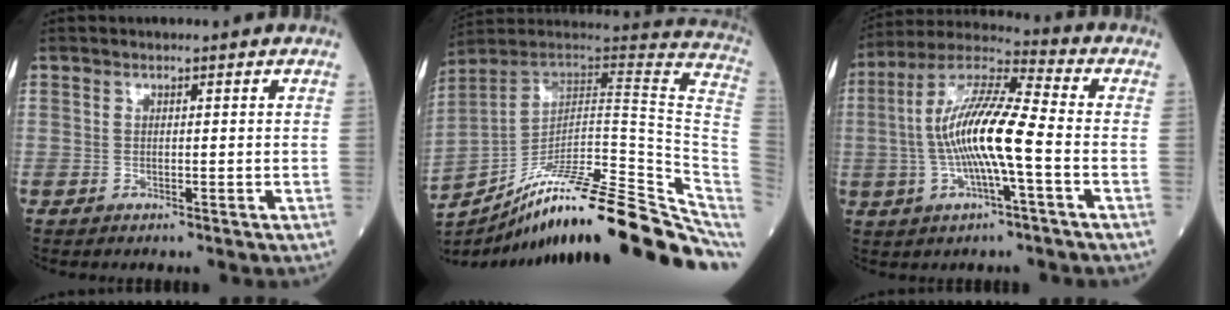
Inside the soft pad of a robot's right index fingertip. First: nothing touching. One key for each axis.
{"total": 30.9, "fx": -22.8, "fy": 4.0, "fz": 20.6, "tx": -0.209, "ty": 0.002, "tz": -0.334}
{"total": 13.3, "fx": -1.7, "fy": 1.4, "fz": 13.1, "tx": -0.261, "ty": 0.012, "tz": -0.035}